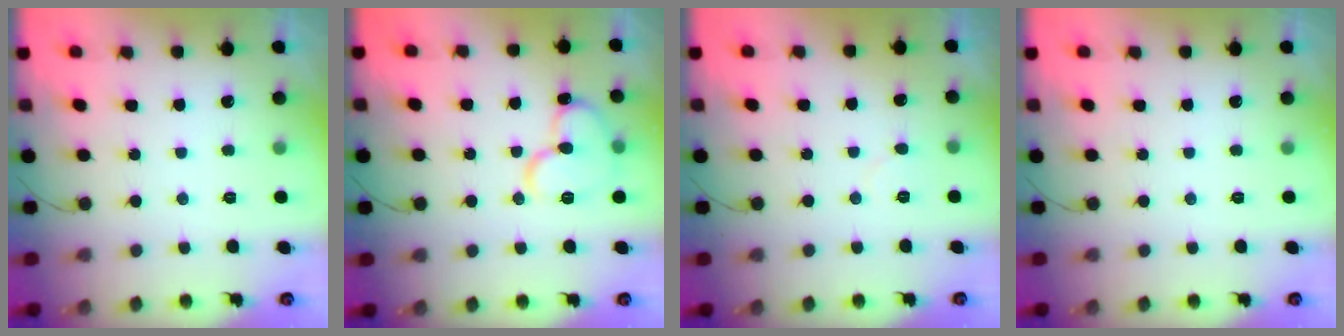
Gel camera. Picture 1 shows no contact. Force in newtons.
{"total": 12.7, "press": 12.6, "slide": 2.0}
{"total": 2.9, "press": 2.9, "slide": 0.2}
{"total": 0.0}